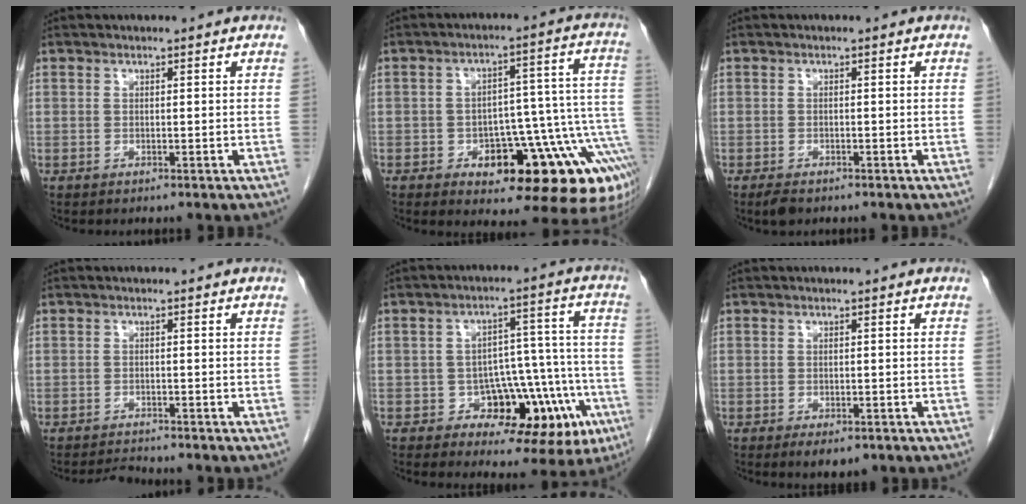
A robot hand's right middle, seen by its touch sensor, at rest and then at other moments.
{"total": 20.3, "force": [-9.0, 6.8, 16.9], "torque": [-0.112, 0.053, -0.109]}
{"total": 1.9, "force": [-1.4, 0.8, 1.0], "torque": [-0.024, -0.003, -0.021]}
{"total": 2.0, "force": [-1.9, -0.2, -0.1], "torque": [-0.001, -0.013, -0.030]}
{"total": 12.9, "force": [-5.8, 6.8, 9.3], "torque": [-0.083, 0.047, -0.068]}
{"total": 3.5, "force": [-2.2, 1.5, 2.3], "torque": [-0.029, -0.004, -0.025]}